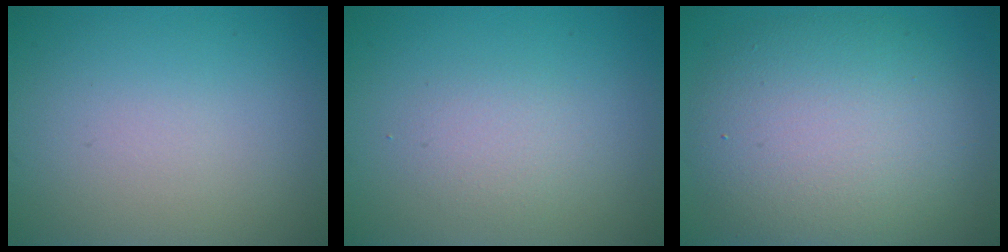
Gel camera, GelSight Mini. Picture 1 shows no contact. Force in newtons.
{"total": 1.6, "press": 1.6, "slide": 0.1}
{"total": 9.5, "press": 9.5, "slide": 0.5}